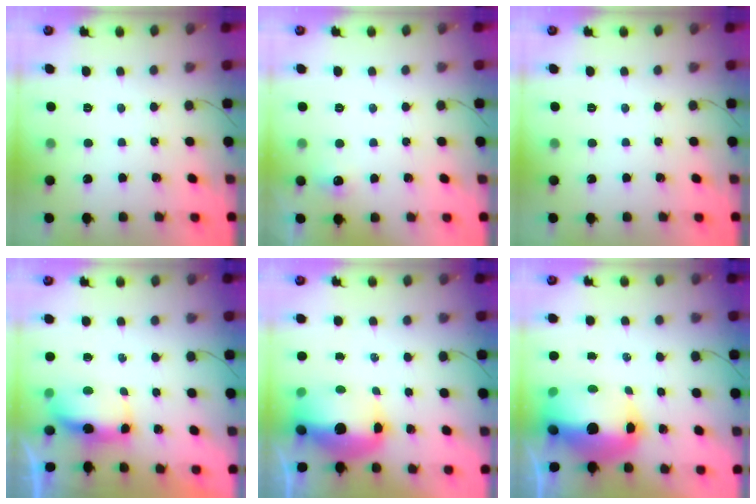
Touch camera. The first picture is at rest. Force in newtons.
{"total": 5.0, "press": 4.8, "slide": 1.4}
{"total": 0.0}
{"total": 6.4, "press": 6.3, "slide": 0.7}
{"total": 13.1, "press": 12.9, "slide": 2.7}
{"total": 16.0, "press": 15.5, "slide": 3.6}